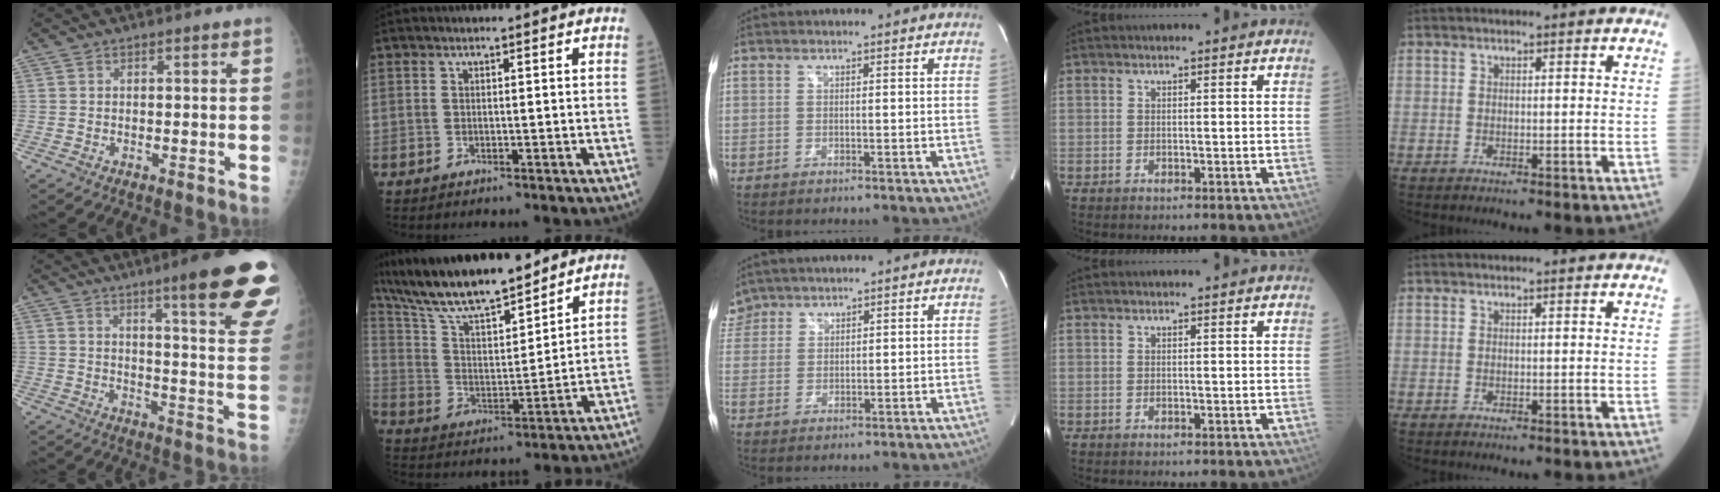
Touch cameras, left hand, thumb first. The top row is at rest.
{"thumb": {"total": 19.8, "force": [12.3, 2.4, 15.3], "torque": [-0.170, -0.056, 0.149]}, "index": {"total": 16.7, "force": [14.5, 2.4, 7.7], "torque": [-0.146, 0.007, 0.267]}, "middle": {"total": 4.9, "force": [4.3, 2.4, 0.0], "torque": [-0.001, 0.015, 0.090]}}